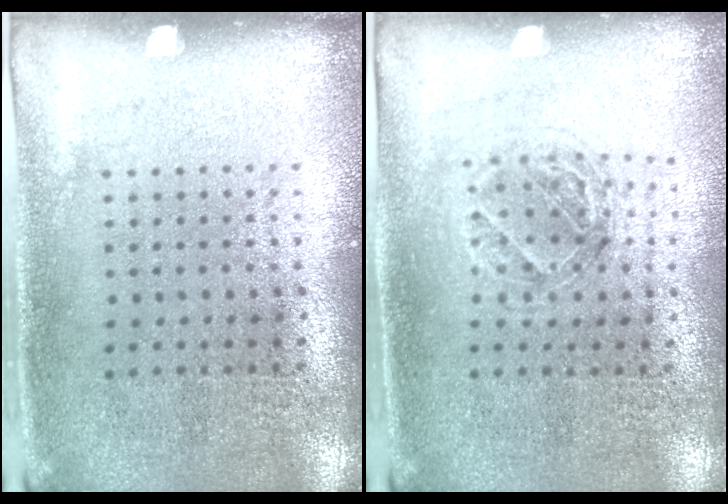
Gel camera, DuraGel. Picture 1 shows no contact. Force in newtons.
{"total": 1.1, "press": 1.1, "slide": 0.4}